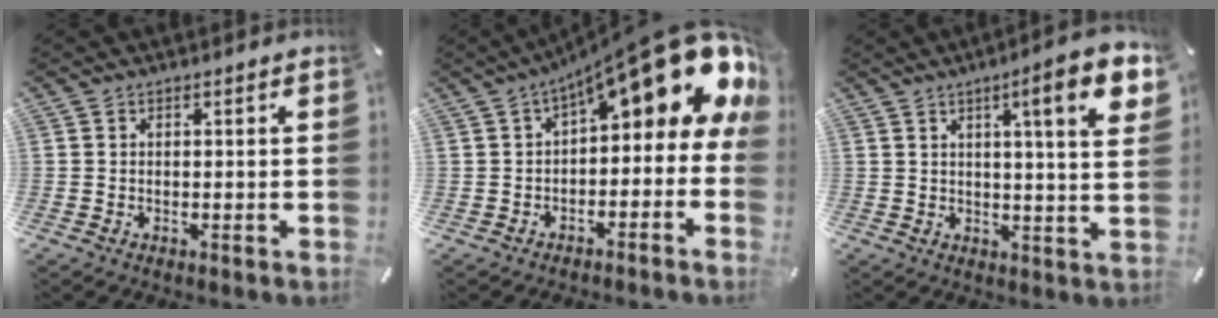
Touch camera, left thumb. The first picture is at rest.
{"total": 18.6, "force": [9.5, 6.2, 14.8], "torque": [-0.207, -0.069, 0.160]}
{"total": 12.3, "force": [5.4, 1.9, 10.8], "torque": [-0.155, -0.023, 0.078]}